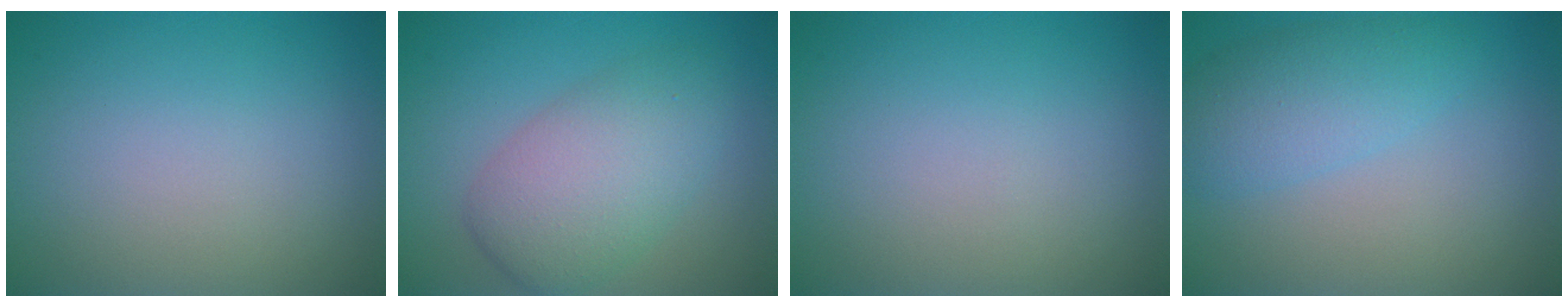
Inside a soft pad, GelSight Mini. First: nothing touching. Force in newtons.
{"total": 5.8, "press": 5.8, "slide": 0.3}
{"total": 0.0}
{"total": 3.9, "press": 3.9, "slide": 0.2}